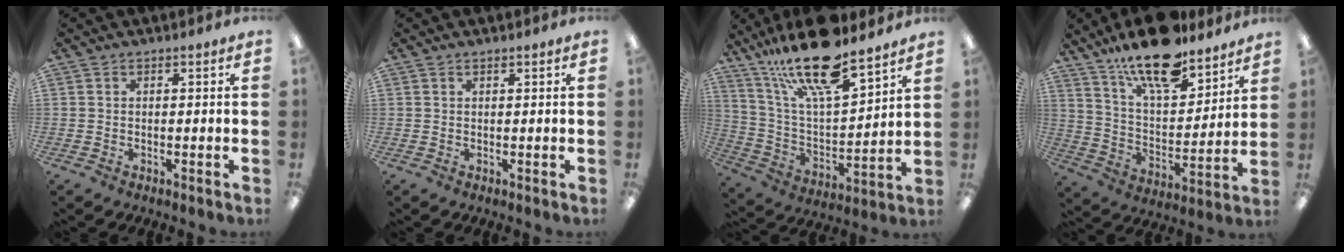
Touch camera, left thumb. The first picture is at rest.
{"total": 0.5, "force": [0.5, 0.1, 0.0], "torque": [-0.001, 0.000, 0.010]}
{"total": 20.1, "force": [15.7, 5.1, 11.4], "torque": [-0.215, -0.098, 0.271]}
{"total": 17.2, "force": [14.2, 5.1, 8.2], "torque": [-0.146, -0.092, 0.246]}